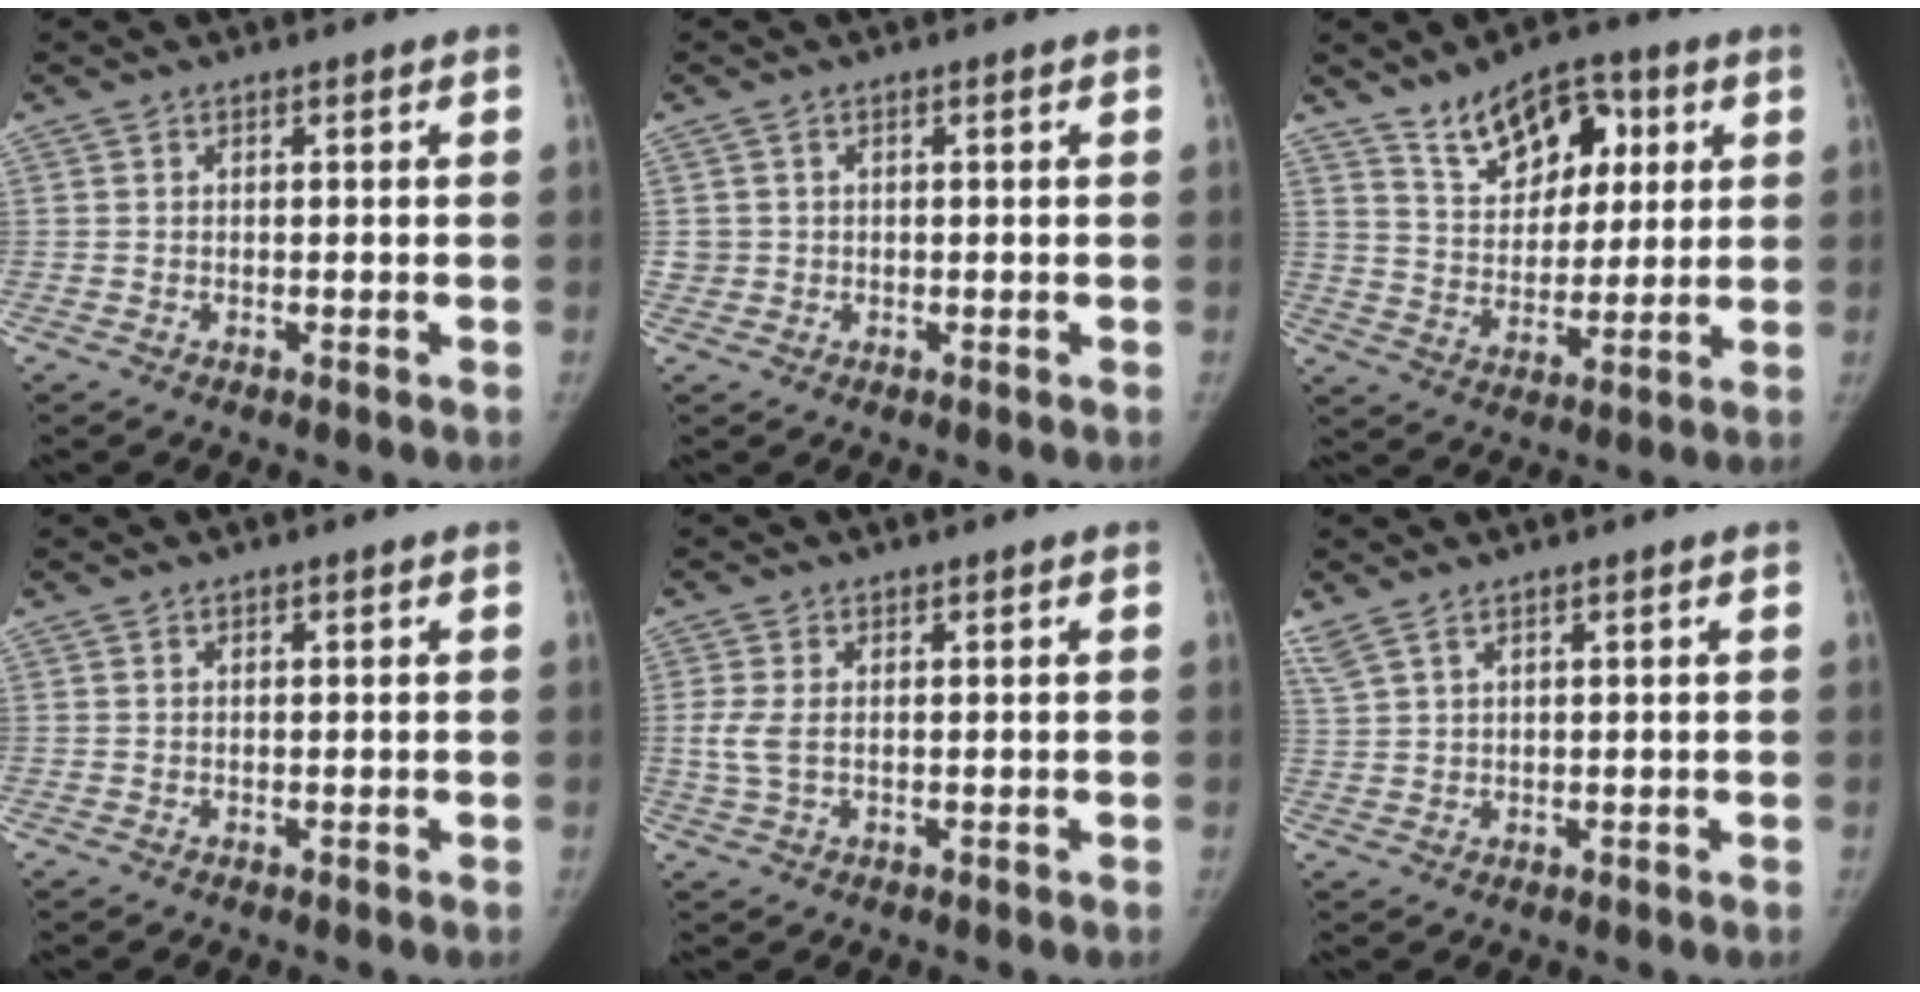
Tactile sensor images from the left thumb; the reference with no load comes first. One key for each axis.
{"total": 1.3, "fx": 0.0, "fy": 1.3, "fz": -0.2, "tx": 0.018, "ty": -0.001, "tz": -0.001}
{"total": 12.7, "fx": 6.4, "fy": 7.8, "fz": 7.8, "tx": -0.077, "ty": -0.028, "tz": 0.109}
{"total": 0.0}
{"total": 3.1, "fx": 0.1, "fy": 1.8, "fz": 2.5, "tx": -0.068, "ty": -0.005, "tz": 0.006}
{"total": 4.5, "fx": 3.3, "fy": 1.4, "fz": 2.7, "tx": -0.075, "ty": 0.011, "tz": 0.078}